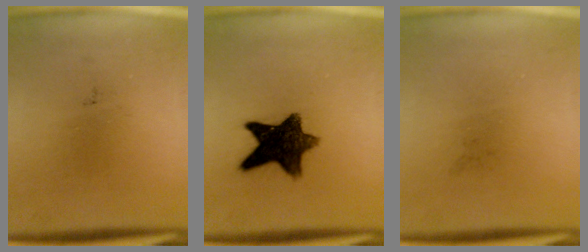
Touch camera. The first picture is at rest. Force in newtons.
{"total": 11.2}
{"total": 0.0}